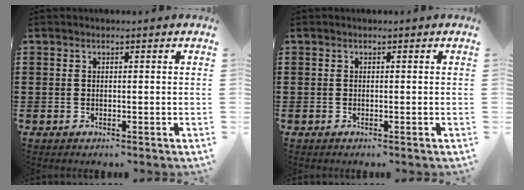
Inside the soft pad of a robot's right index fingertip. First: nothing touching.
{"total": 0.0}